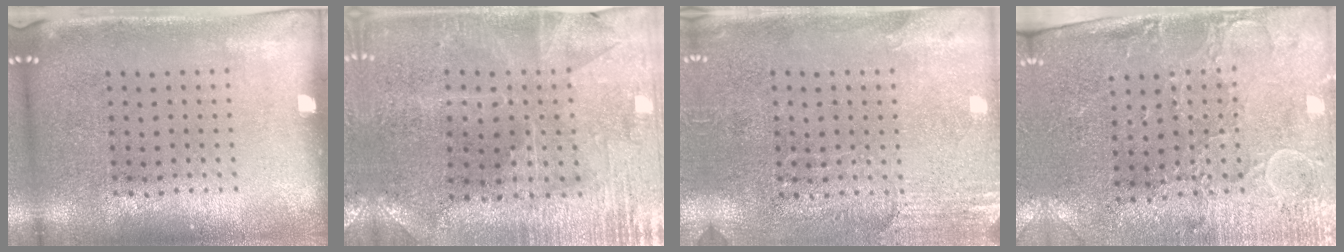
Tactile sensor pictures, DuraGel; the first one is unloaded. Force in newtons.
{"total": 1.0, "press": 1.0, "slide": 0.3}
{"total": 2.6, "press": 2.3, "slide": 1.2}
{"total": 3.0, "press": 2.6, "slide": 1.5}